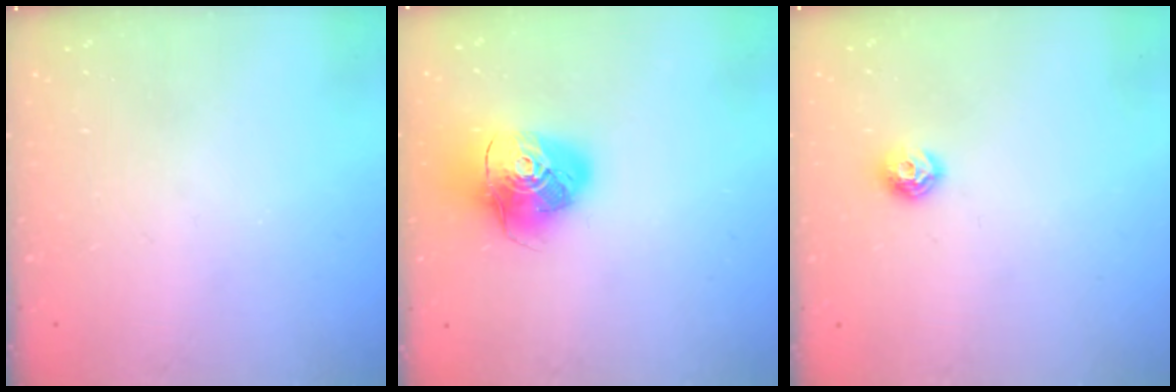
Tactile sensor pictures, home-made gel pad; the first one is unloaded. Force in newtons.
{"total": 14.5, "press": 14.4, "slide": 1.9}
{"total": 7.0, "press": 6.9, "slide": 0.9}